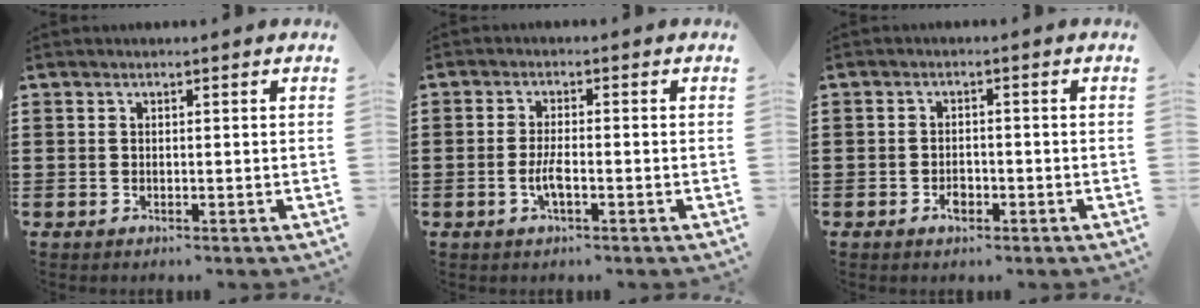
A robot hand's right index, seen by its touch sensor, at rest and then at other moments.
{"total": 3.0, "force": [-1.0, 0.7, 2.7], "torque": [-0.063, -0.003, -0.022]}
{"total": 2.2, "force": [-1.1, 1.3, 1.4], "torque": [-0.027, 0.002, -0.021]}